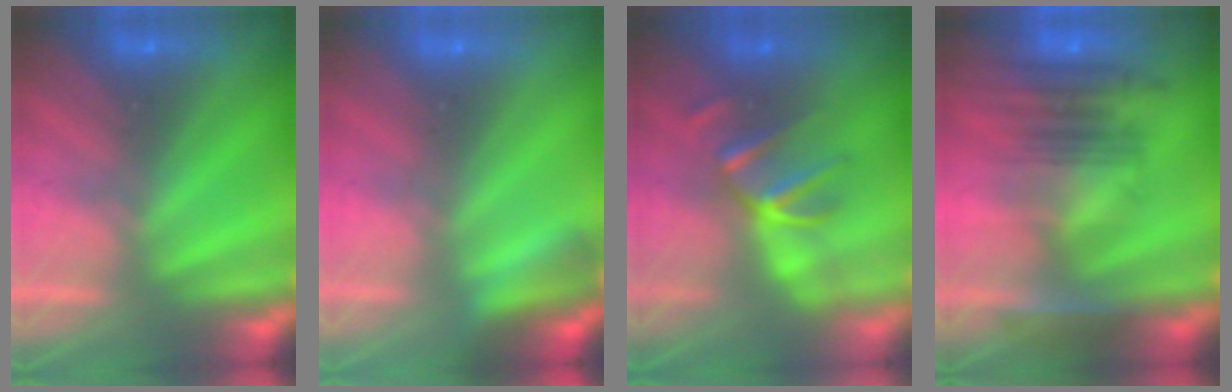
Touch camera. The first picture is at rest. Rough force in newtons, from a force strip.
{"total": 2.7}
{"total": 2.9}
{"total": 7.0}